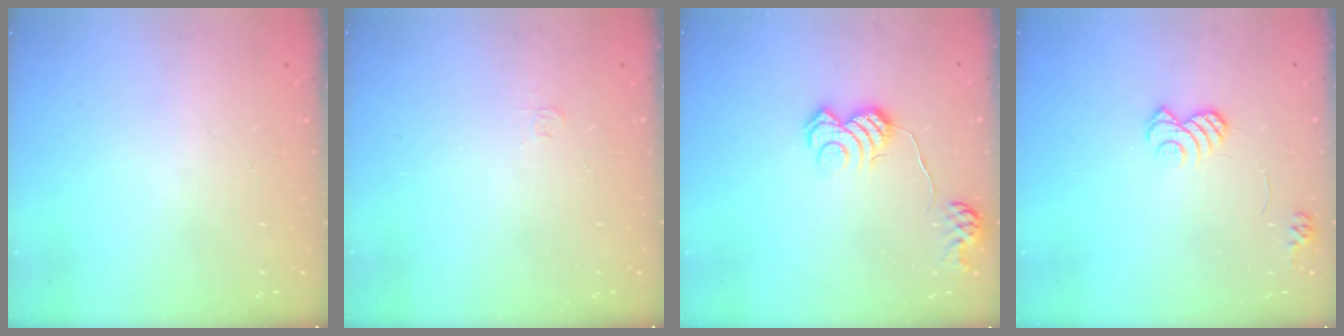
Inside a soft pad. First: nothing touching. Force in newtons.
{"total": 2.8, "press": 2.8, "slide": 0.4}
{"total": 10.9, "press": 10.8, "slide": 0.8}
{"total": 7.9, "press": 7.9, "slide": 0.4}